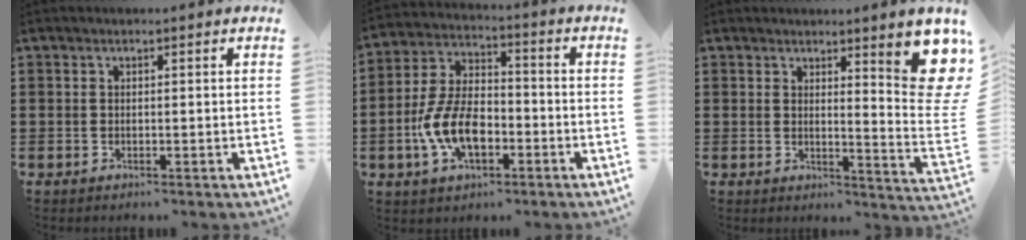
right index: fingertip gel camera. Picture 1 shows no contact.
{"total": 9.7, "force": [-3.3, 5.2, 7.5], "torque": [-0.182, -0.003, -0.067]}
{"total": 9.0, "force": [5.2, 1.7, 7.1], "torque": [-0.095, -0.052, 0.086]}